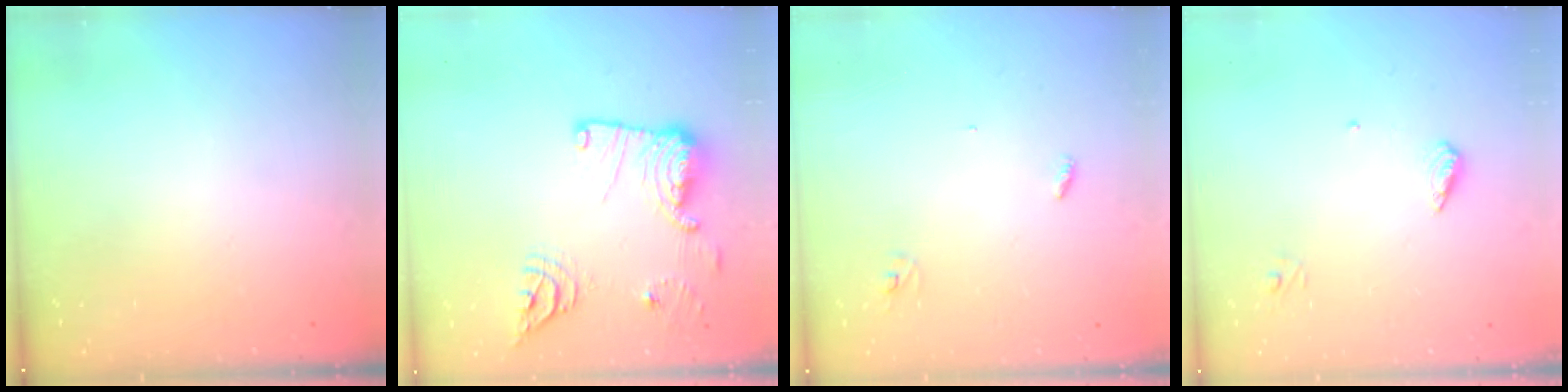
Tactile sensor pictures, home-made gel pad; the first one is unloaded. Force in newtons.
{"total": 17.4, "press": 17.2, "slide": 2.7}
{"total": 2.8, "press": 2.8, "slide": 0.3}
{"total": 6.0, "press": 6.0, "slide": 0.6}